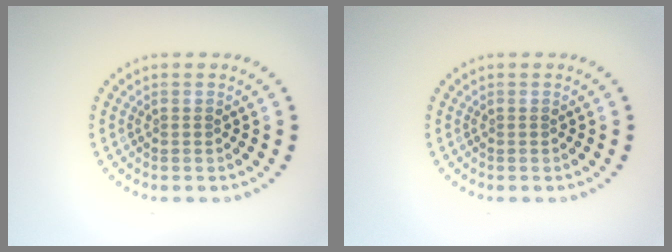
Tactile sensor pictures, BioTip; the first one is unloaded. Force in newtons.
{"total": 0.0}